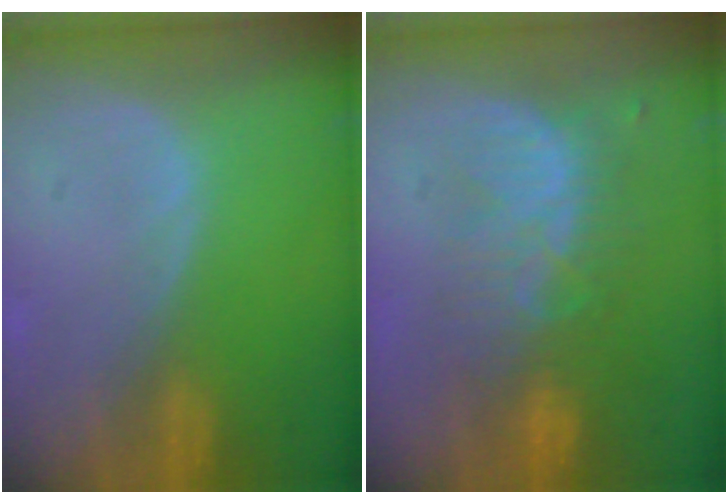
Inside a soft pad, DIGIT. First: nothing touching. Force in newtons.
{"total": 8.2, "press": 7.8, "slide": 2.5}